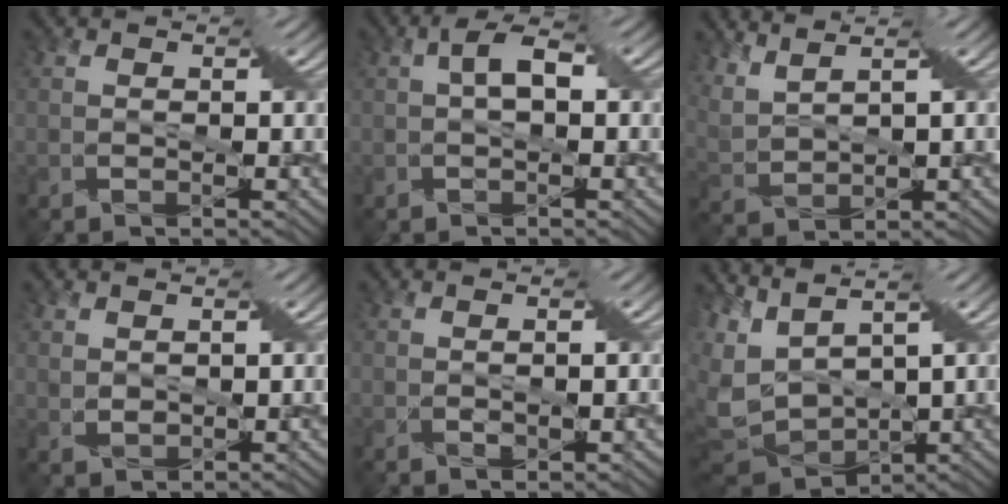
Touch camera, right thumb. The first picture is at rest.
{"total": 3.1, "force": [0.7, 0.8, 2.9], "torque": [-0.067, 0.007, 0.014]}
{"total": 4.8, "force": [4.2, -0.1, 2.3], "torque": [-0.087, 0.001, 0.097]}
{"total": 1.5, "force": [1.4, 0.4, 0.6], "torque": [-0.037, -0.007, 0.037]}
{"total": 1.4, "force": [0.3, 0.0, 1.4], "torque": [-0.033, -0.008, 0.014]}
{"total": 8.5, "force": [0.6, 4.1, 7.4], "torque": [-0.215, -0.018, 0.048]}